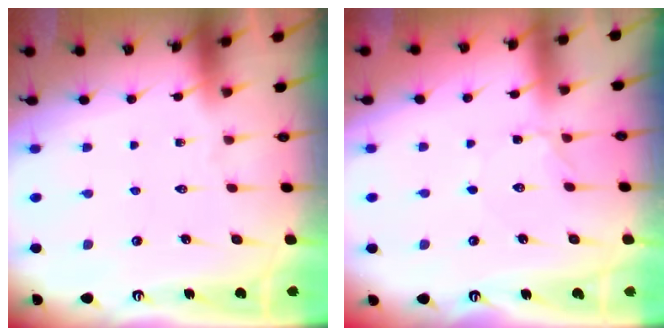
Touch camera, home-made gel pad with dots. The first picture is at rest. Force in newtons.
{"total": 1.6, "press": 1.6, "slide": 0.2}